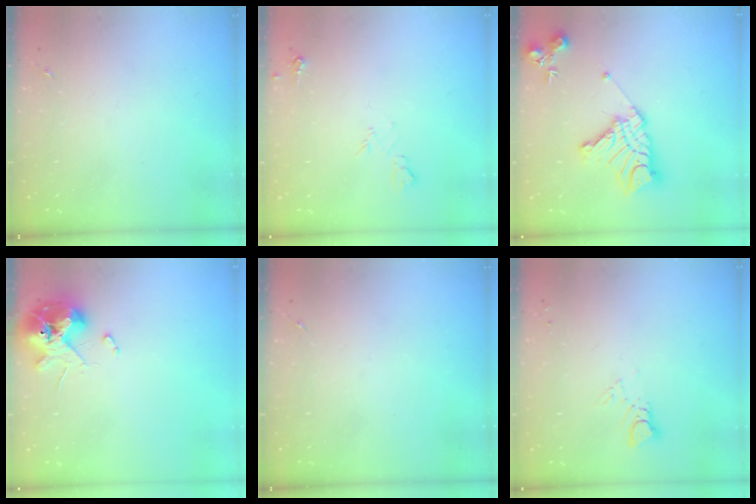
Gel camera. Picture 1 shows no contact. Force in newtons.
{"total": 6.4, "press": 6.3, "slide": 1.2}
{"total": 18.2, "press": 18.1, "slide": 1.5}
{"total": 13.0, "press": 12.8, "slide": 1.8}
{"total": 0.0}
{"total": 3.2, "press": 3.2, "slide": 0.0}